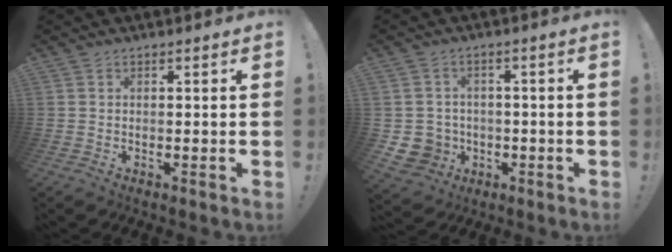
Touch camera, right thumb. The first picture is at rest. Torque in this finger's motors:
{"motor_torque": [-0.06, -0.12, 0.31, -0.39, 0.00]}